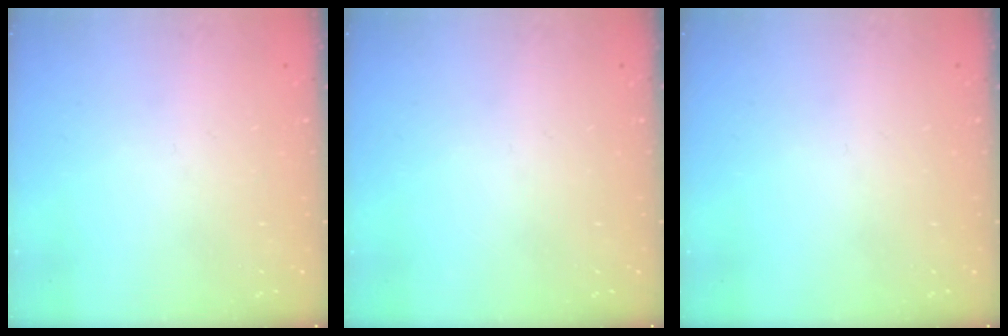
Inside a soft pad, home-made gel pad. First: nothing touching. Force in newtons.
{"total": 0.0}
{"total": 0.0}